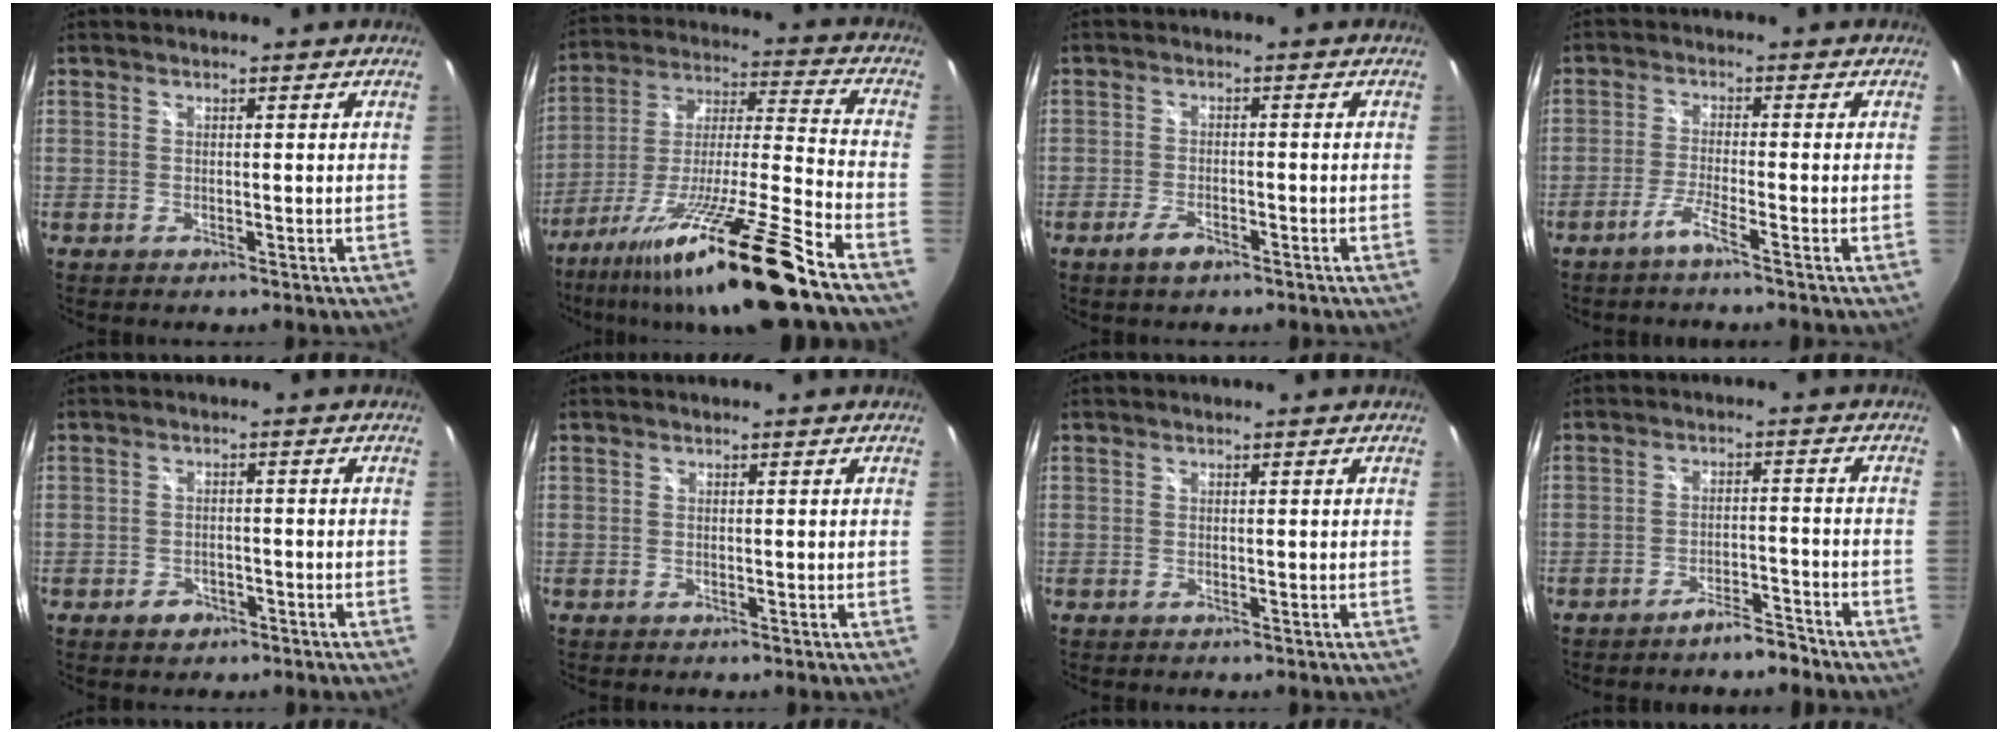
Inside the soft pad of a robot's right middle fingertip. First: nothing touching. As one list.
[{"total": 22.0, "force": [-15.7, -1.4, 15.3], "torque": [-0.269, -0.039, -0.269]}, {"total": 3.2, "force": [-2.2, 1.0, 2.1], "torque": [-0.053, -0.004, -0.043]}, {"total": 3.1, "force": [-2.4, -0.7, 1.9], "torque": [-0.053, -0.002, -0.049]}, {"total": 2.8, "force": [-1.7, 2.0, 1.1], "torque": [-0.024, 0.001, -0.024]}, {"total": 0.0}, {"total": 0.0}, {"total": 4.1, "force": [-3.7, 0.7, 1.5], "torque": [-0.037, 0.004, -0.055]}]